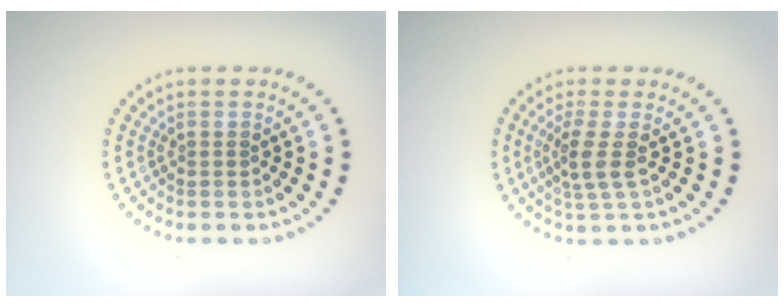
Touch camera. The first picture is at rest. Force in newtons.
{"total": 2.5, "press": 1.9, "slide": 1.6}